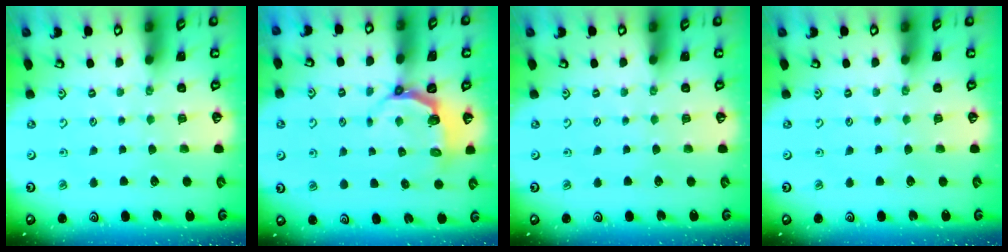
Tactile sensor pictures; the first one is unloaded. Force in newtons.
{"total": 4.1, "press": 3.0, "slide": 2.9}
{"total": 0.0}
{"total": 0.0}